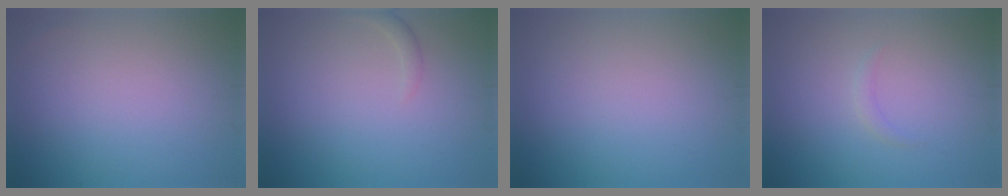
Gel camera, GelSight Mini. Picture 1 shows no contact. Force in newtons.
{"total": 0.9, "press": 0.9, "slide": 0.1}
{"total": 0.0}
{"total": 0.7, "press": 0.7, "slide": 0.0}